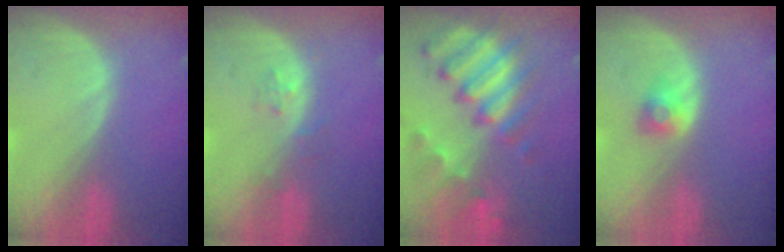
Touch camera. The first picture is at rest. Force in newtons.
{"total": 1.9, "press": 1.9, "slide": 0.2}
{"total": 11.6, "press": 10.0, "slide": 5.8}
{"total": 2.6, "press": 2.3, "slide": 1.1}